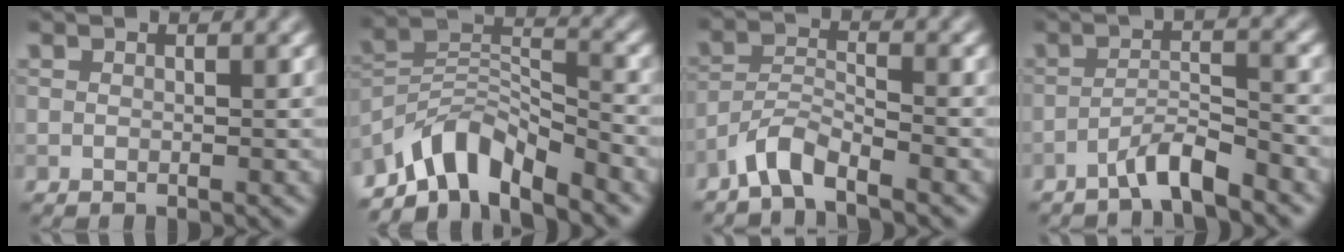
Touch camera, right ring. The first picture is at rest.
{"total": 7.2, "force": [-5.8, 2.6, 3.3], "torque": [-0.046, 0.000, -0.119]}
{"total": 3.3, "force": [-2.9, 0.6, 1.6], "torque": [-0.030, 0.008, -0.065]}
{"total": 3.7, "force": [-2.8, 0.4, 2.5], "torque": [-0.040, 0.014, -0.059]}